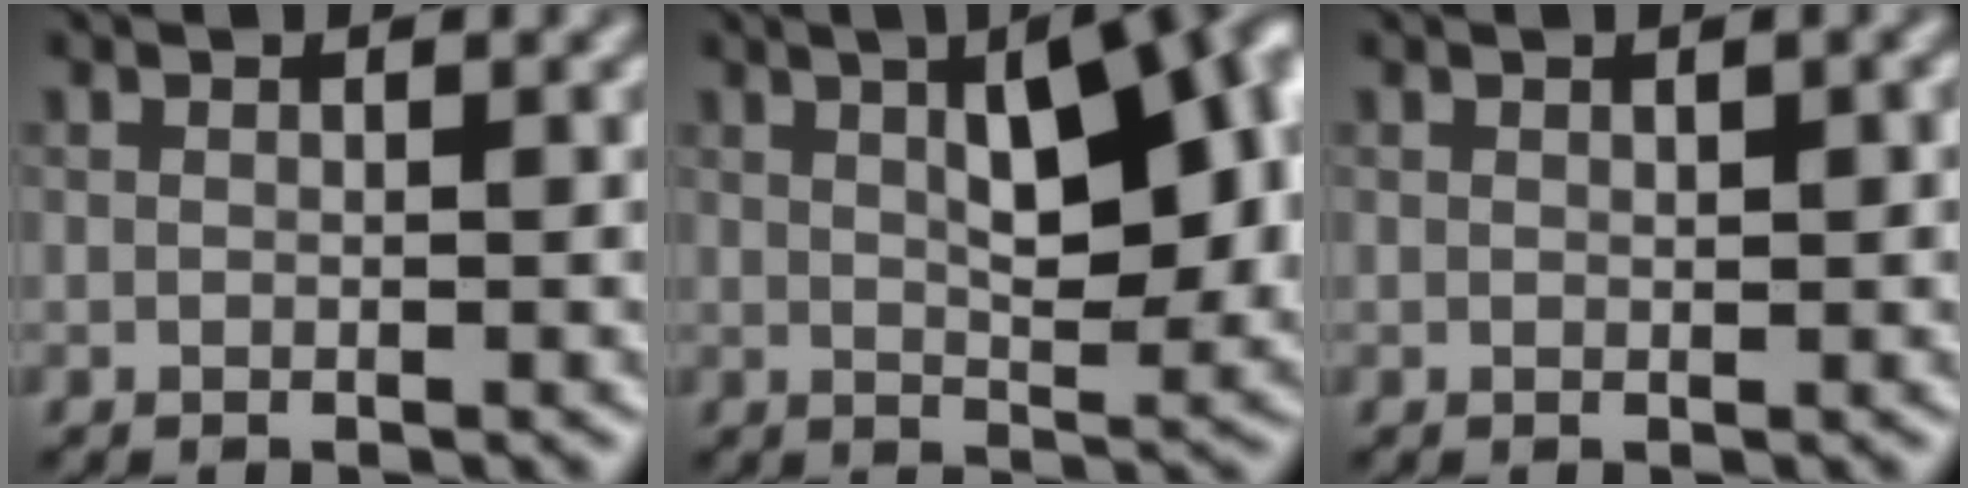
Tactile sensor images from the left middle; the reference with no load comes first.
{"total": 10.2, "force": [2.4, 3.7, 9.1], "torque": [-0.113, 0.017, 0.031]}
{"total": 0.9, "force": [0.3, 0.2, 0.8], "torque": [-0.012, 0.003, 0.006]}